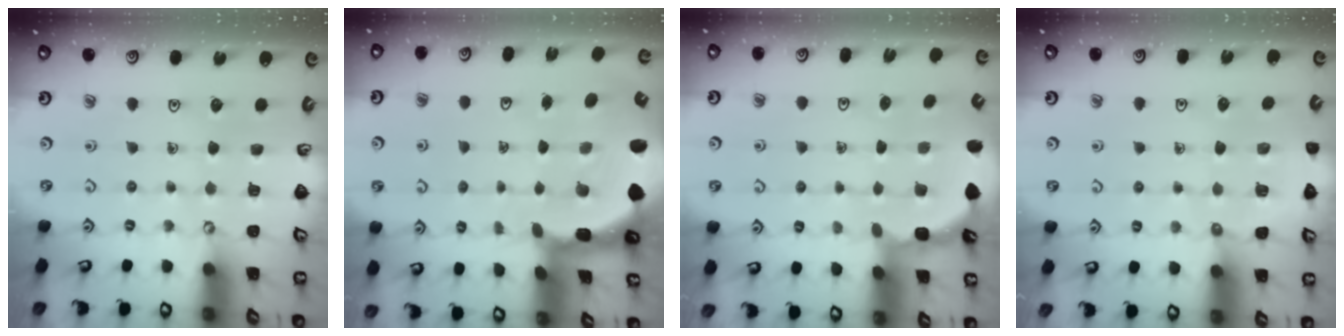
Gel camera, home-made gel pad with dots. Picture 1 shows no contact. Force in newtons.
{"total": 3.8, "press": 3.6, "slide": 1.0}
{"total": 2.8, "press": 2.8, "slide": 0.6}
{"total": 3.5, "press": 3.5, "slide": 0.6}